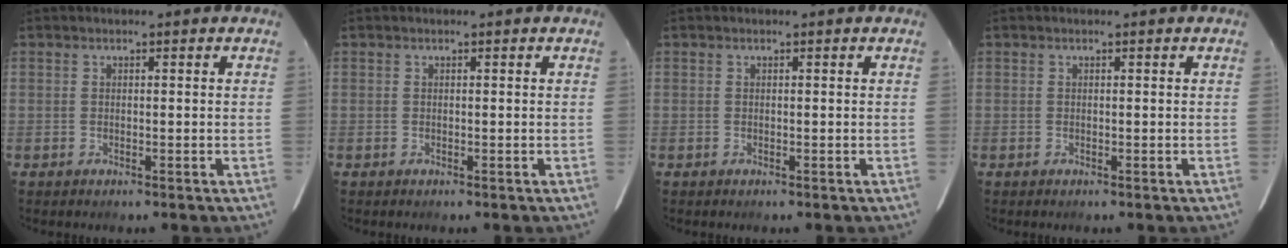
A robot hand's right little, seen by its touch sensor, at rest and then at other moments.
{"total": 0.0}
{"total": 0.0}
{"total": 0.0}